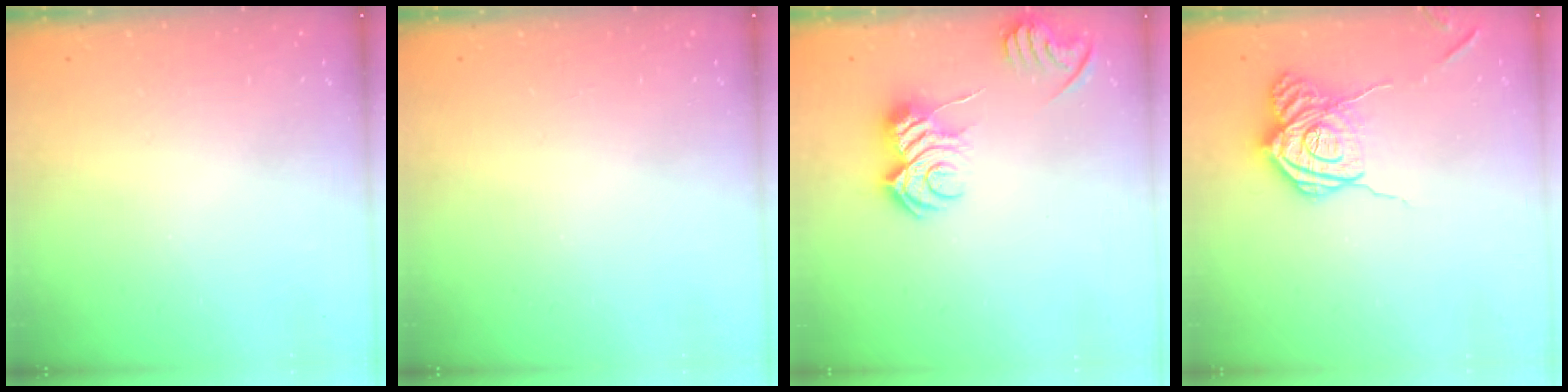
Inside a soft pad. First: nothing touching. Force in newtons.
{"total": 0.0}
{"total": 9.8, "press": 9.8, "slide": 0.2}
{"total": 17.0, "press": 17.0, "slide": 0.9}